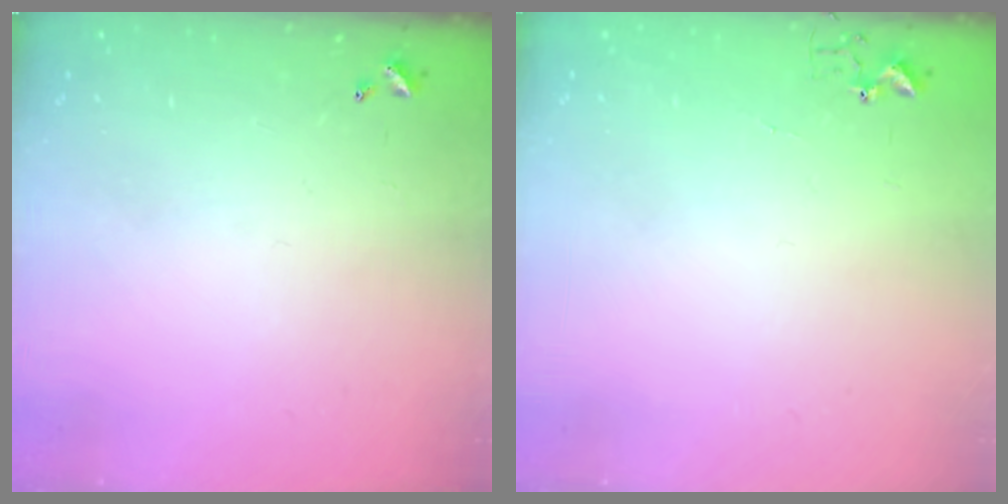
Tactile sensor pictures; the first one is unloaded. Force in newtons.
{"total": 3.7, "press": 3.6, "slide": 0.5}